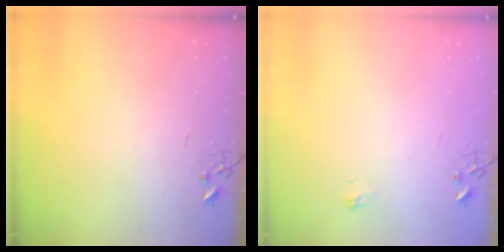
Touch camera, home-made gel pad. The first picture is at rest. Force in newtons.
{"total": 4.7, "press": 4.7, "slide": 0.5}